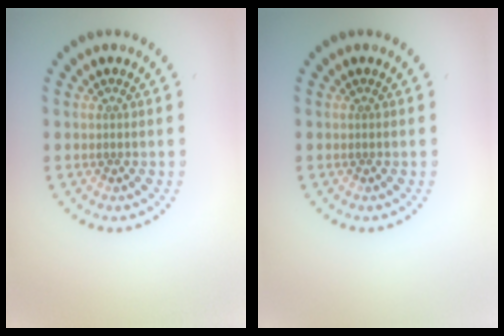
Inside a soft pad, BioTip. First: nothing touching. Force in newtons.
{"total": 0.0}